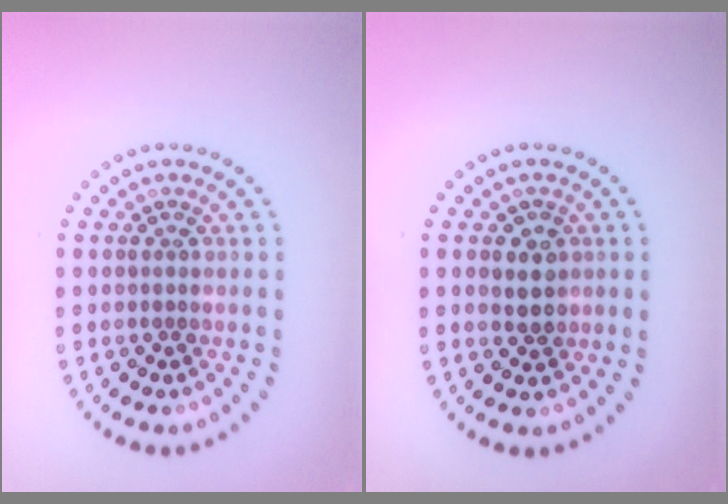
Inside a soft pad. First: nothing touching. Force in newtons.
{"total": 1.7, "press": 1.6, "slide": 0.5}